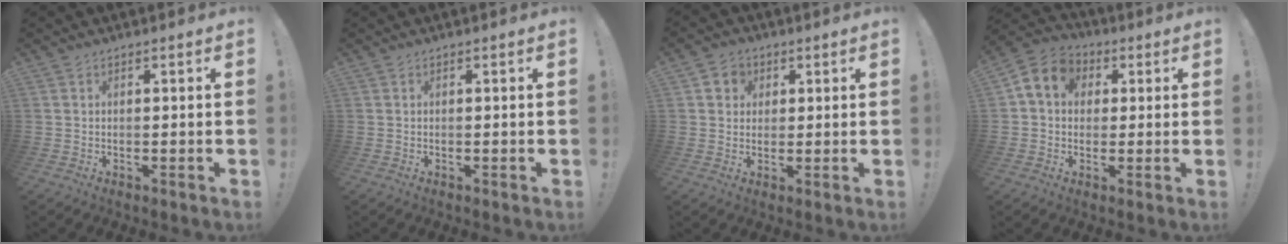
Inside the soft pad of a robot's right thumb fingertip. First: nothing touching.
{"total": 0.0}
{"total": 5.0, "force": [1.4, 4.5, 1.5], "torque": [-0.029, 0.005, 0.028]}
{"total": 9.1, "force": [2.0, 7.7, 4.5], "torque": [-0.067, 0.007, 0.044]}